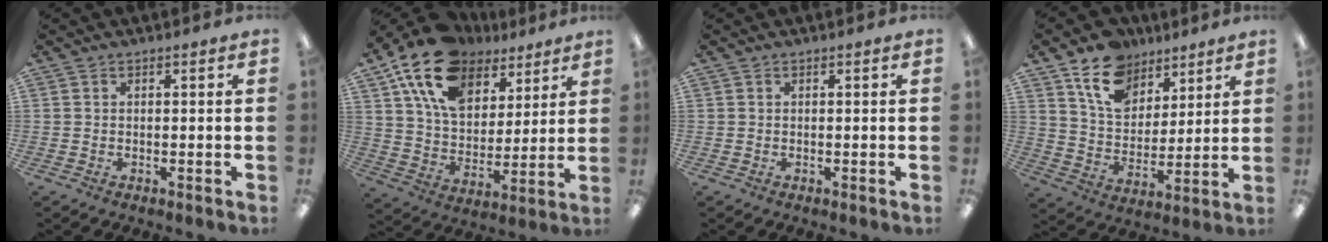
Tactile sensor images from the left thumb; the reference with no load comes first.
{"total": 19.3, "force": [12.0, 11.7, 9.5], "torque": [-0.186, -0.048, 0.222]}
{"total": 0.0}
{"total": 14.8, "force": [9.7, 9.7, 5.7], "torque": [-0.104, -0.044, 0.183]}